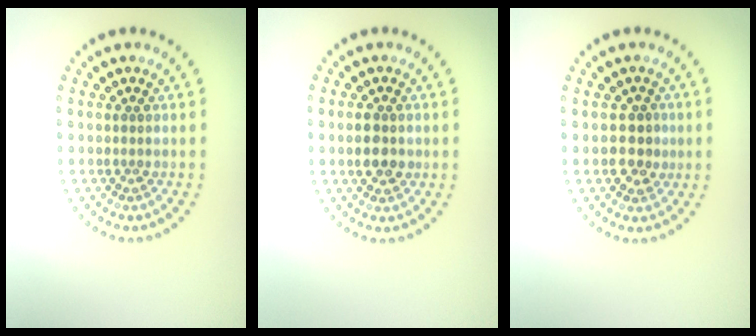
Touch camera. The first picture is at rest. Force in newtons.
{"total": 2.9, "press": 2.9, "slide": 0.1}
{"total": 2.5, "press": 2.4, "slide": 0.6}